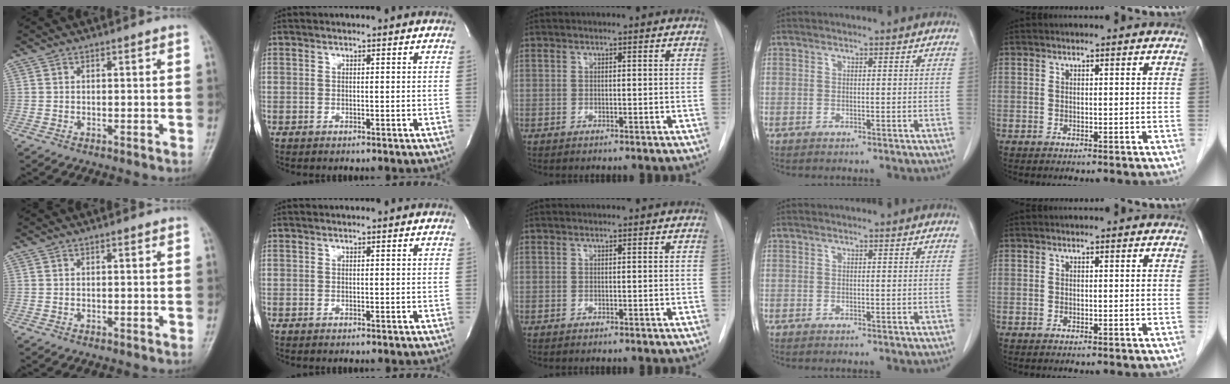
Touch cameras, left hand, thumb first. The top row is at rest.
{}